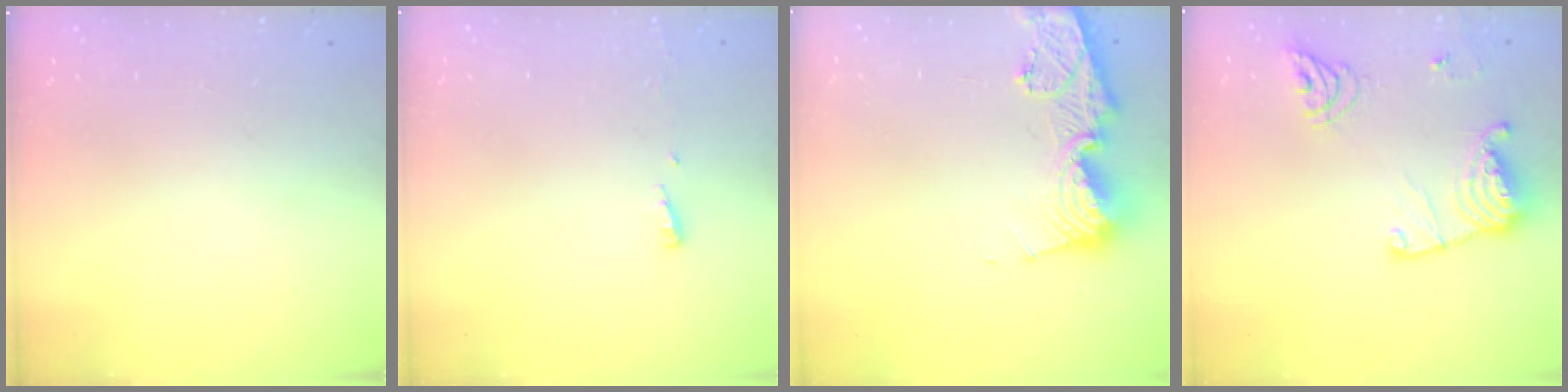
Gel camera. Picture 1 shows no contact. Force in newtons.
{"total": 6.5, "press": 2.8, "slide": 5.8}
{"total": 13.0, "press": 12.9, "slide": 1.5}
{"total": 14.9, "press": 14.9, "slide": 1.3}